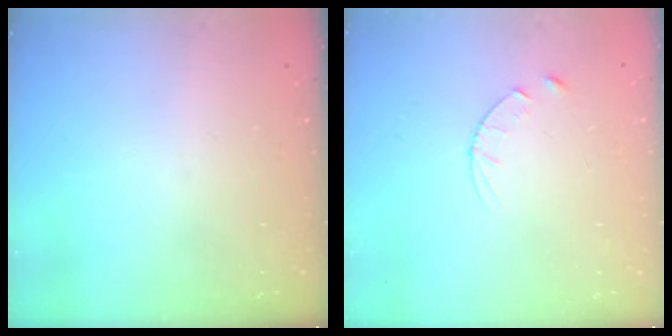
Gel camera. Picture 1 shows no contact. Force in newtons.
{"total": 3.5, "press": 3.5, "slide": 0.4}